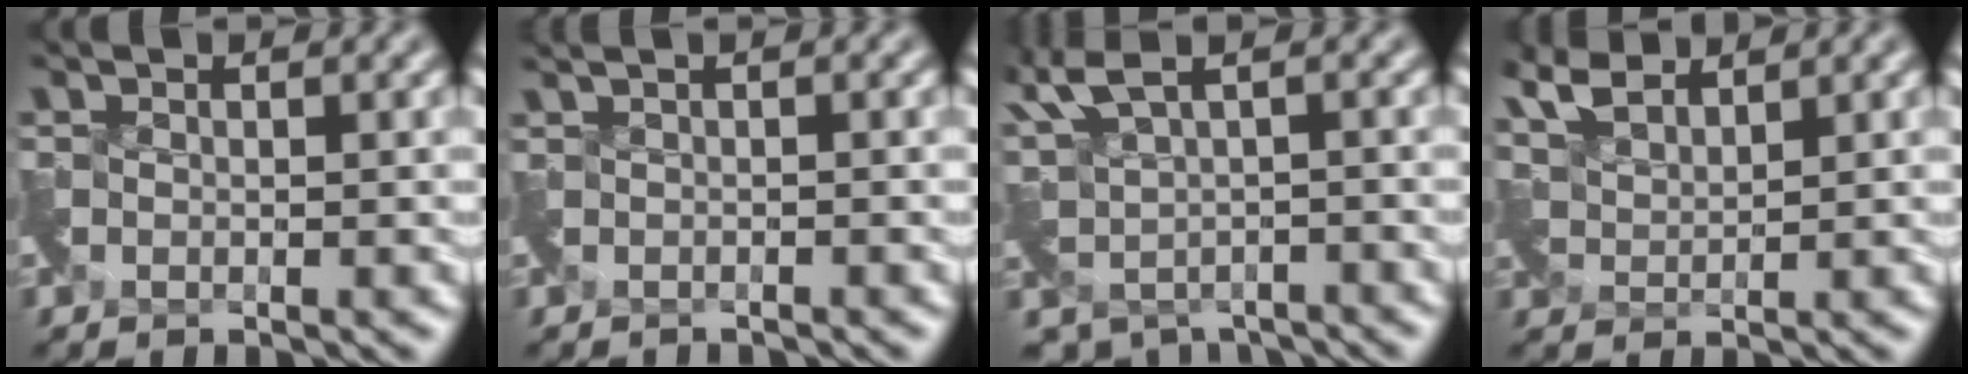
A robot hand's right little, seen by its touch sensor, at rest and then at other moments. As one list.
[{"total": 1.2, "force": [-0.7, 0.4, 0.9], "torque": [-0.018, -0.015, -0.016]}, {"total": 5.0, "force": [0.8, 3.0, 3.9], "torque": [-0.098, -0.033, 0.030]}, {"total": 3.6, "force": [3.4, 0.7, 0.9], "torque": [-0.035, 0.010, 0.074]}]